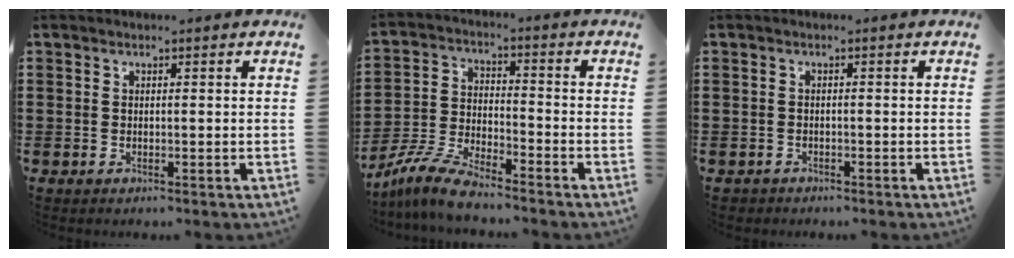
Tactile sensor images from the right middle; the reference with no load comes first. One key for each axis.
{"total": 7.5, "fx": -6.9, "fy": 0.7, "fz": 3.0, "tx": -0.076, "ty": 0.000, "tz": -0.136}
{"total": 0.8, "fx": -0.8, "fy": 0.3, "fz": -0.1, "tx": -0.001, "ty": 0.001, "tz": -0.018}